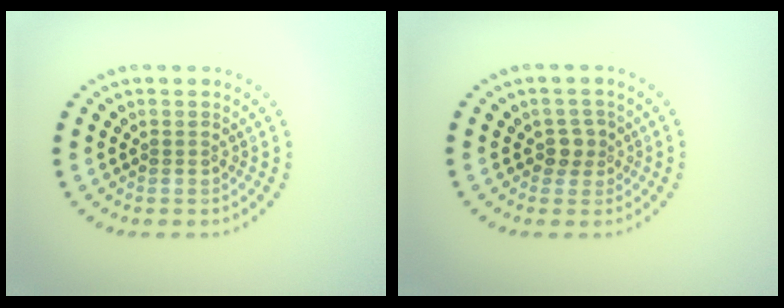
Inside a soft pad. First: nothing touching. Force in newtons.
{"total": 1.6, "press": 1.3, "slide": 0.9}